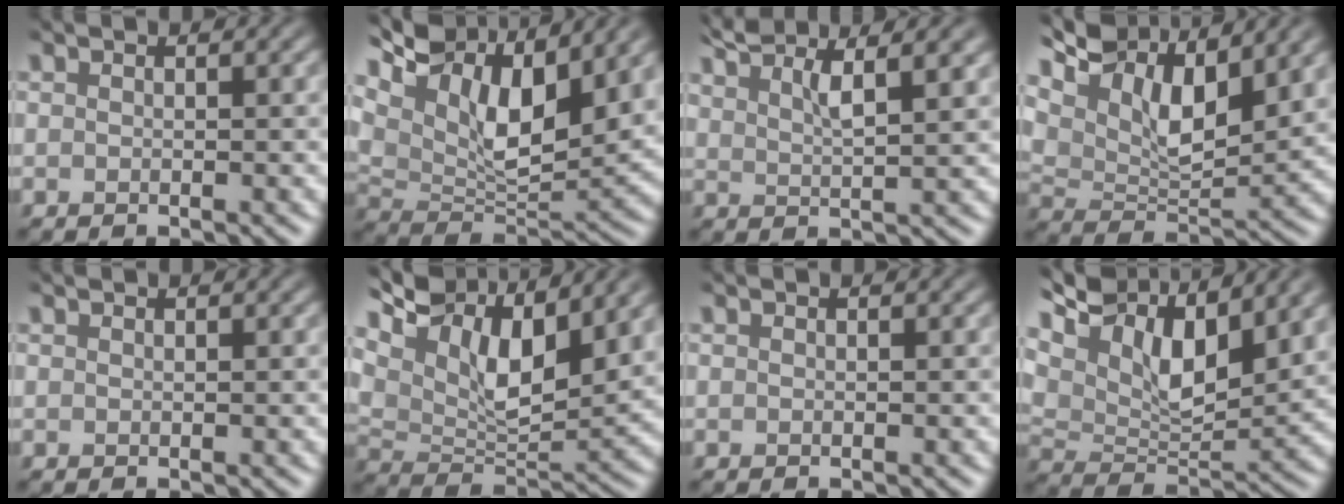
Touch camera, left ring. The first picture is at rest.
{"total": 11.3, "force": [6.0, 4.8, 8.3], "torque": [-0.152, 0.005, 0.113]}
{"total": 4.9, "force": [3.4, 1.1, 3.3], "torque": [-0.057, 0.012, 0.063]}
{"total": 9.5, "force": [6.0, 3.6, 6.4], "torque": [-0.121, 0.003, 0.111]}
{"total": 0.0}
{"total": 10.4, "force": [6.1, 4.2, 7.4], "torque": [-0.136, 0.004, 0.115]}
{"total": 0.0}
{"total": 10.4, "force": [6.2, 4.1, 7.3], "torque": [-0.139, 0.007, 0.112]}